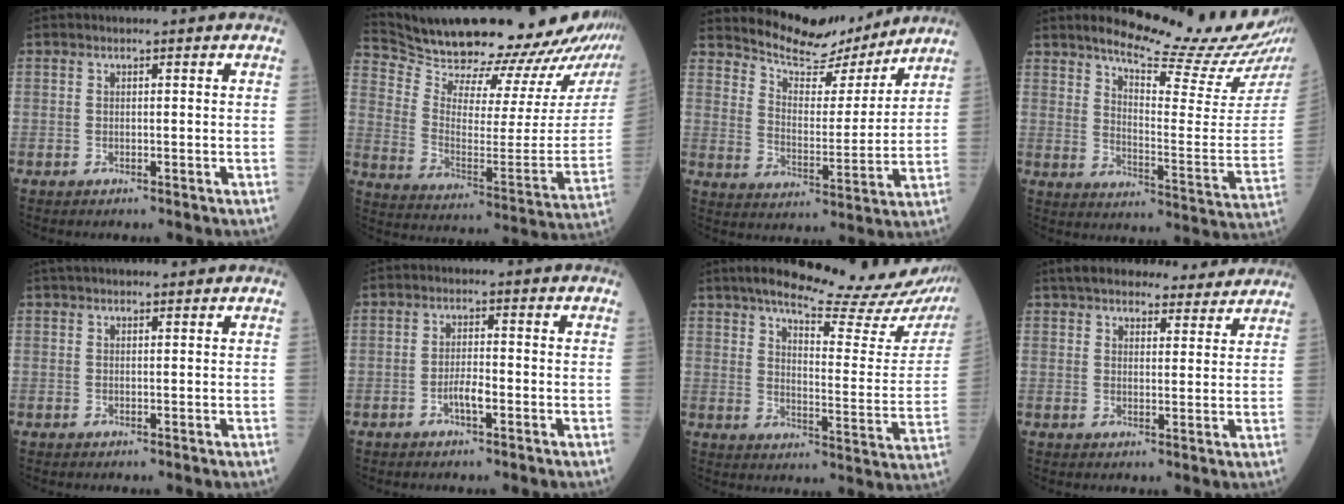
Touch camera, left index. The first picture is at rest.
{"total": 29.6, "force": [27.4, 2.9, 10.7], "torque": [-0.182, -0.112, 0.369]}
{"total": 11.3, "force": [10.9, 2.6, 1.5], "torque": [-0.037, -0.003, 0.175]}
{"total": 19.0, "force": [17.0, 0.3, 8.4], "torque": [-0.133, -0.090, 0.222]}
{"total": 6.2, "force": [5.3, 1.5, 2.8], "torque": [-0.039, 0.037, 0.081]}
{"total": 2.5, "force": [-1.1, 0.5, 2.2], "torque": [-0.043, 0.001, -0.022]}
{"total": 25.0, "force": [22.4, 2.4, 10.7], "torque": [-0.155, -0.069, 0.279]}
{"total": 14.1, "force": [12.6, 4.0, 5.0], "torque": [-0.055, 0.026, 0.165]}